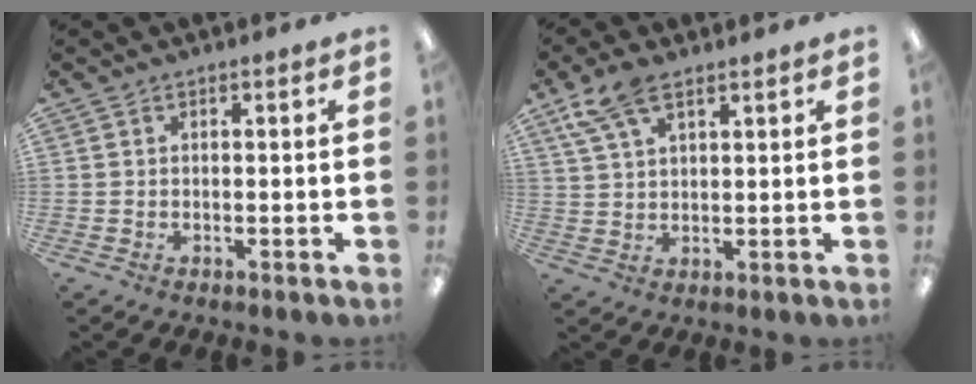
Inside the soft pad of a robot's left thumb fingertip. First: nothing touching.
{"total": 8.4, "force": [5.4, 3.8, 5.2], "torque": [-0.110, -0.009, 0.104]}